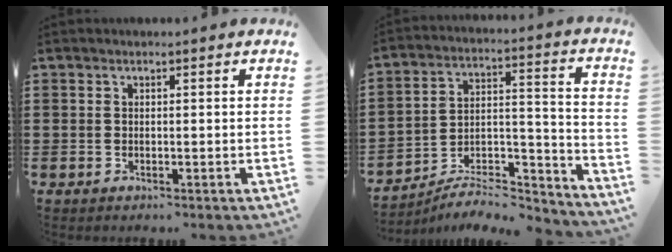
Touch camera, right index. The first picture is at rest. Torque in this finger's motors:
{"motor_torque": [1.43, 0.71, 0.70, 0.14]}